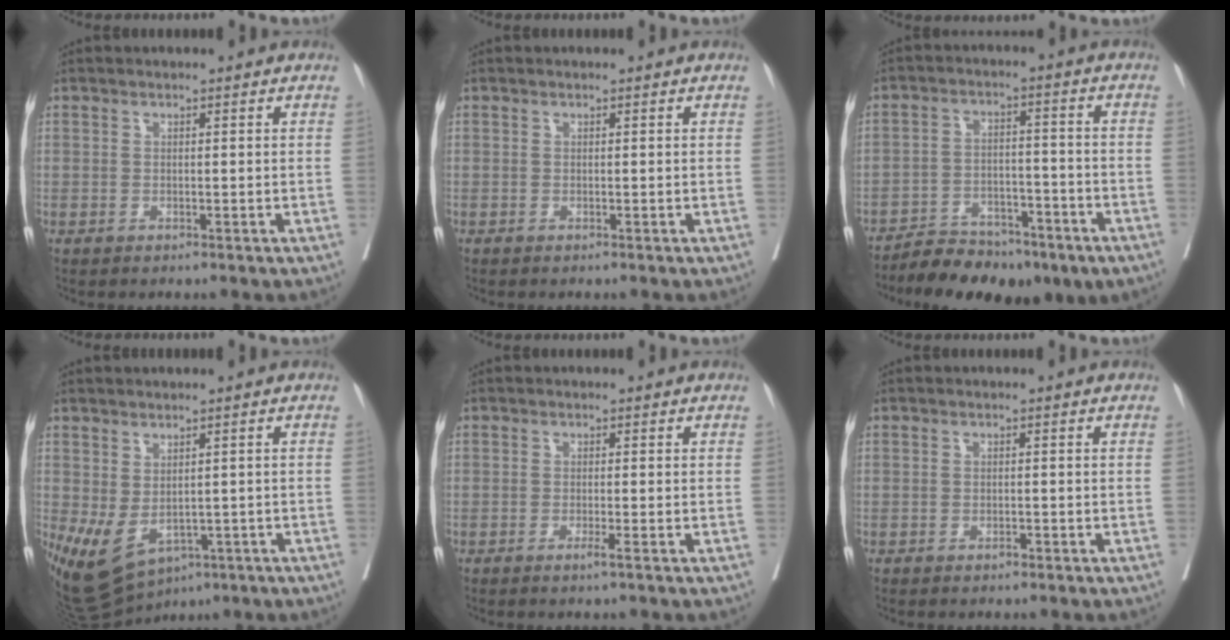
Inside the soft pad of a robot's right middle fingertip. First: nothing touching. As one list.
[{"total": 0.0}, {"total": 12.7, "force": [-9.7, 5.7, 6.0], "torque": [-0.083, 0.020, -0.146]}, {"total": 9.7, "force": [-4.0, 5.8, 6.6], "torque": [-0.114, -0.008, -0.047]}, {"total": 1.2, "force": [-0.7, -0.3, 0.9], "torque": [-0.013, 0.000, -0.013]}, {"total": 0.6, "force": [-0.5, 0.2, 0.3], "torque": [-0.009, 0.000, -0.006]}]